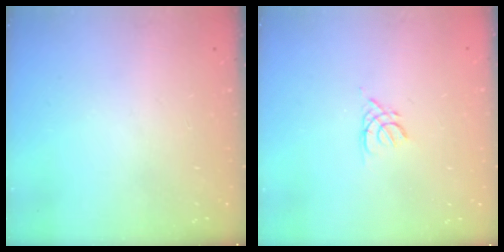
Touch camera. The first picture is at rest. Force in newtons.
{"total": 2.5, "press": 2.5, "slide": 0.6}